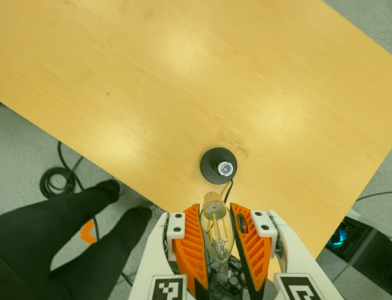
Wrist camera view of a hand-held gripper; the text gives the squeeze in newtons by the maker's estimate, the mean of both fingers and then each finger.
{"total": 10.2, "left": 9.1, "right": 11.3}